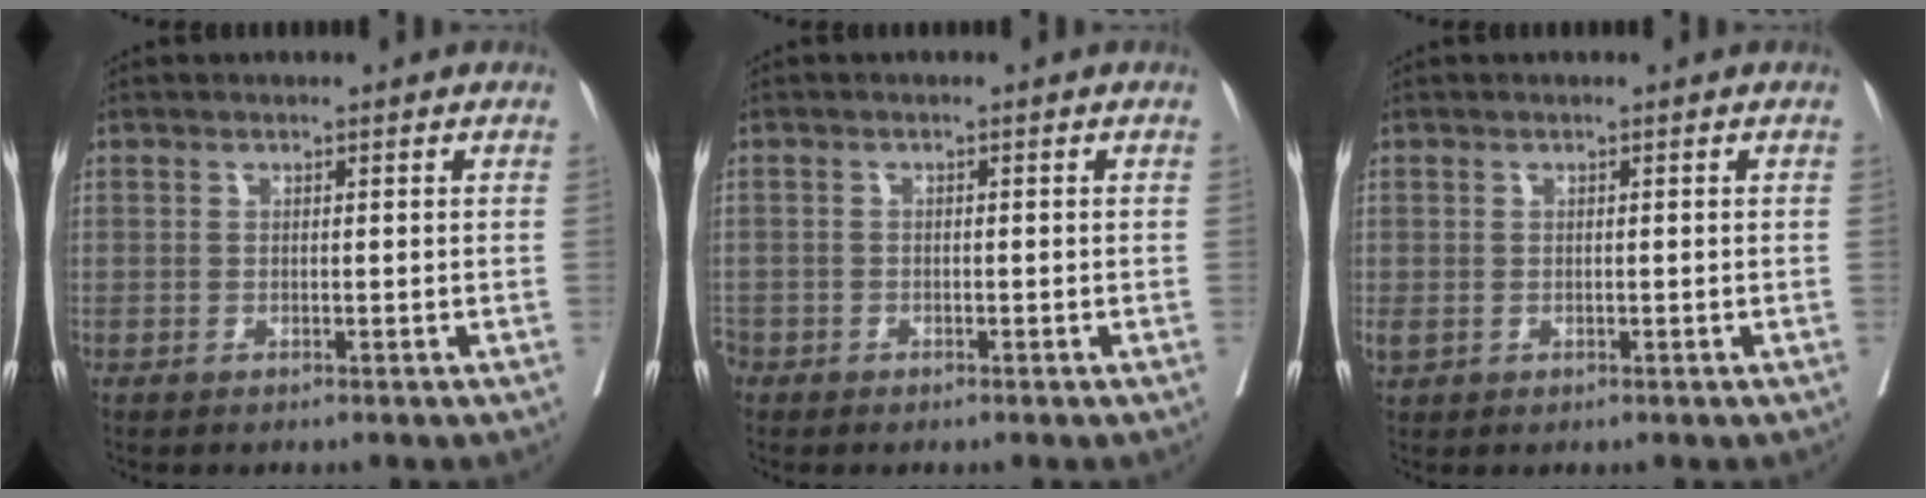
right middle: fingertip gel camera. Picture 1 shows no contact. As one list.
[{"total": 2.5, "force": [-1.6, 1.9, 0.4], "torque": [-0.009, 0.004, -0.034]}, {"total": 1.2, "force": [0.0, 1.0, 0.6], "torque": [-0.016, 0.002, 0.006]}]